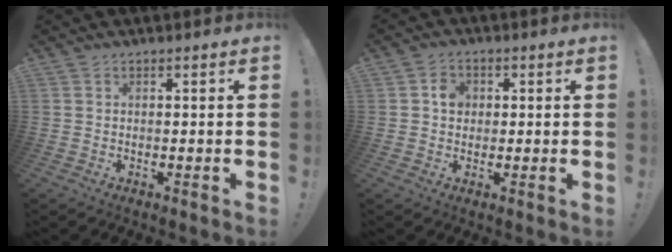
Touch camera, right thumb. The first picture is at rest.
{"total": 4.4, "force": [0.3, 3.7, 2.4], "torque": [-0.029, 0.005, 0.002]}